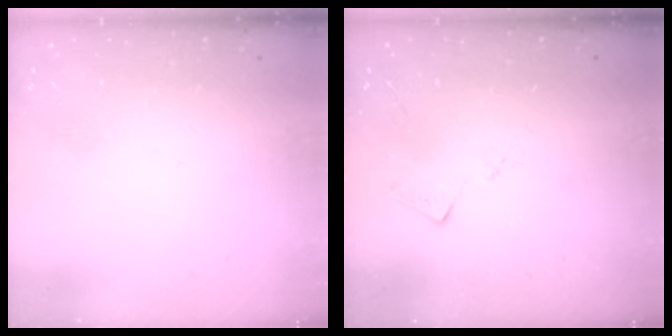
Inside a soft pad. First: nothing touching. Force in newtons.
{"total": 7.6, "press": 7.6, "slide": 0.2}